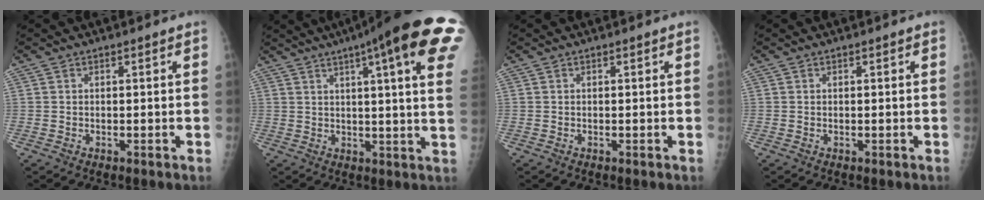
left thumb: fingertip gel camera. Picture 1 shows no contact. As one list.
[{"total": 23.0, "force": [11.8, 3.4, 19.5], "torque": [-0.230, -0.002, 0.138]}, {"total": 0.0}, {"total": 0.0}]